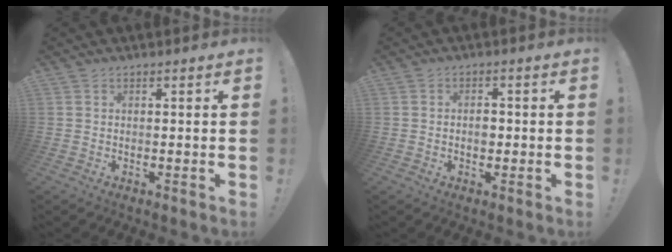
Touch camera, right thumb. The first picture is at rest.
{"total": 2.7, "force": [-0.5, 1.9, 1.9], "torque": [-0.020, 0.002, -0.013]}